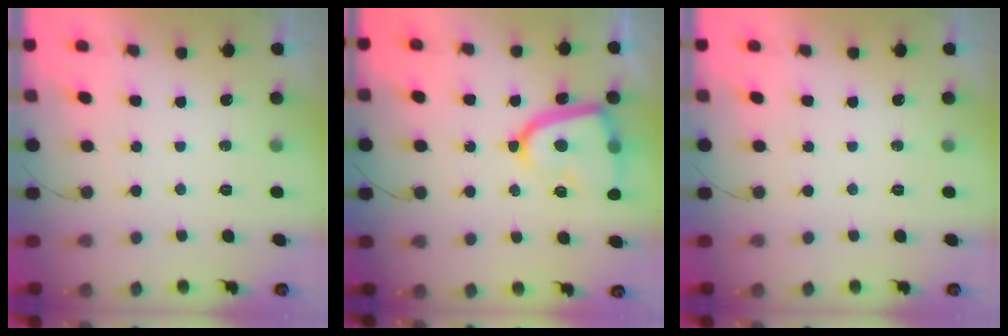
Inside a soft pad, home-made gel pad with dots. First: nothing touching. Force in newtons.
{"total": 15.9, "press": 15.8, "slide": 1.4}
{"total": 0.0}